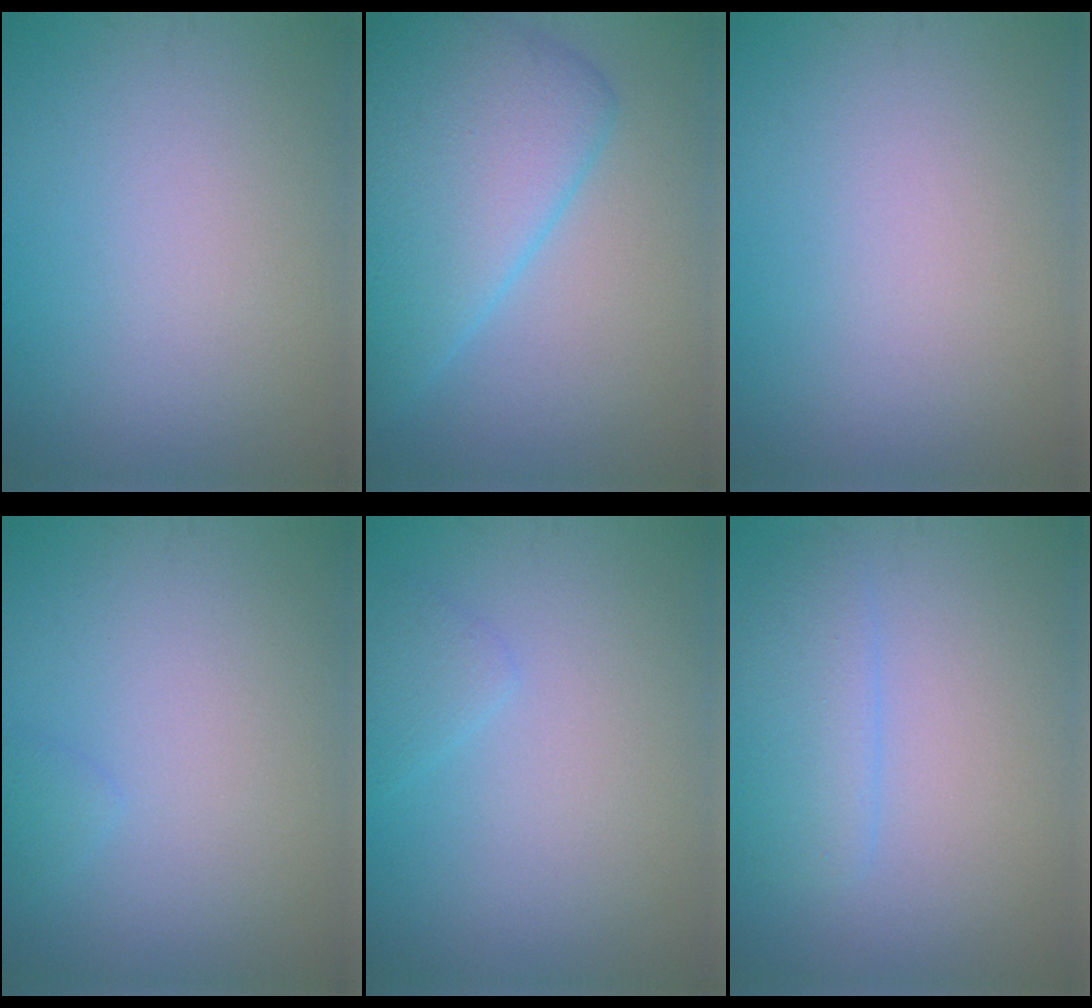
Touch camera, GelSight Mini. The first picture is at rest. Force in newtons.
{"total": 8.7, "press": 8.7, "slide": 0.3}
{"total": 0.0}
{"total": 0.7, "press": 0.7, "slide": 0.0}
{"total": 1.3, "press": 1.3, "slide": 0.1}
{"total": 3.1, "press": 3.1, "slide": 0.3}